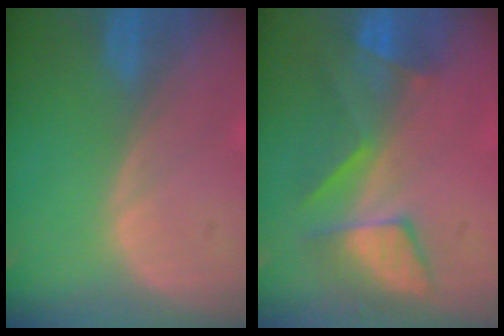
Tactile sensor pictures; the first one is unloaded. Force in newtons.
{"total": 7.5, "press": 7.3, "slide": 1.5}